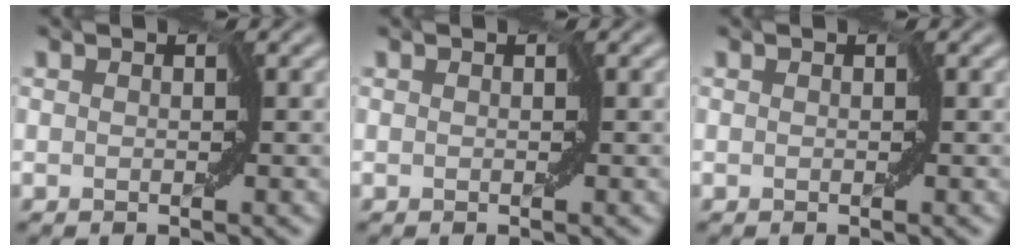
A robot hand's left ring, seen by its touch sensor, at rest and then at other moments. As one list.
[{"total": 0.0}, {"total": 0.0}]